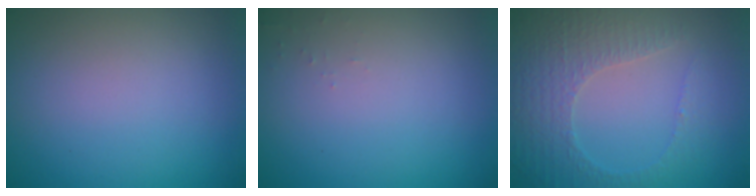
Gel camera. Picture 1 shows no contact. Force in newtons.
{"total": 0.5, "press": 0.5, "slide": 0.2}
{"total": 4.6, "press": 3.3, "slide": 3.2}